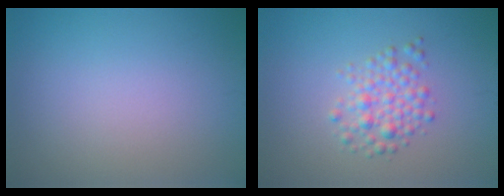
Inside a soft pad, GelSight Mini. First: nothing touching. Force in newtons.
{"total": 2.8, "press": 2.8, "slide": 0.1}